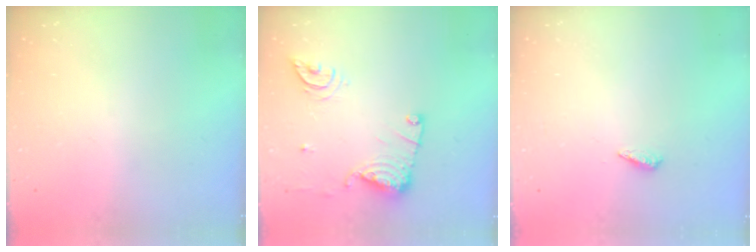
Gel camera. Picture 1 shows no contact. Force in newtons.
{"total": 12.2, "press": 12.2, "slide": 1.2}
{"total": 4.8, "press": 4.8, "slide": 0.4}